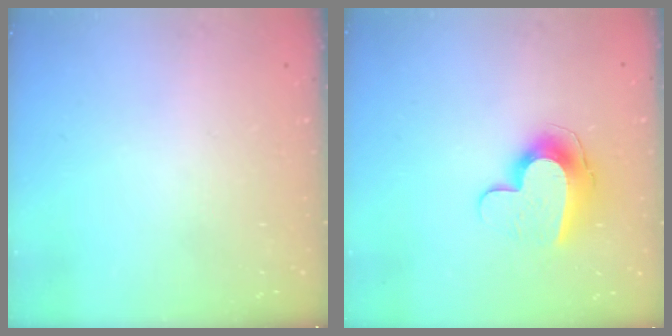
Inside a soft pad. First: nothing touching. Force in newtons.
{"total": 11.4, "press": 11.3, "slide": 1.0}